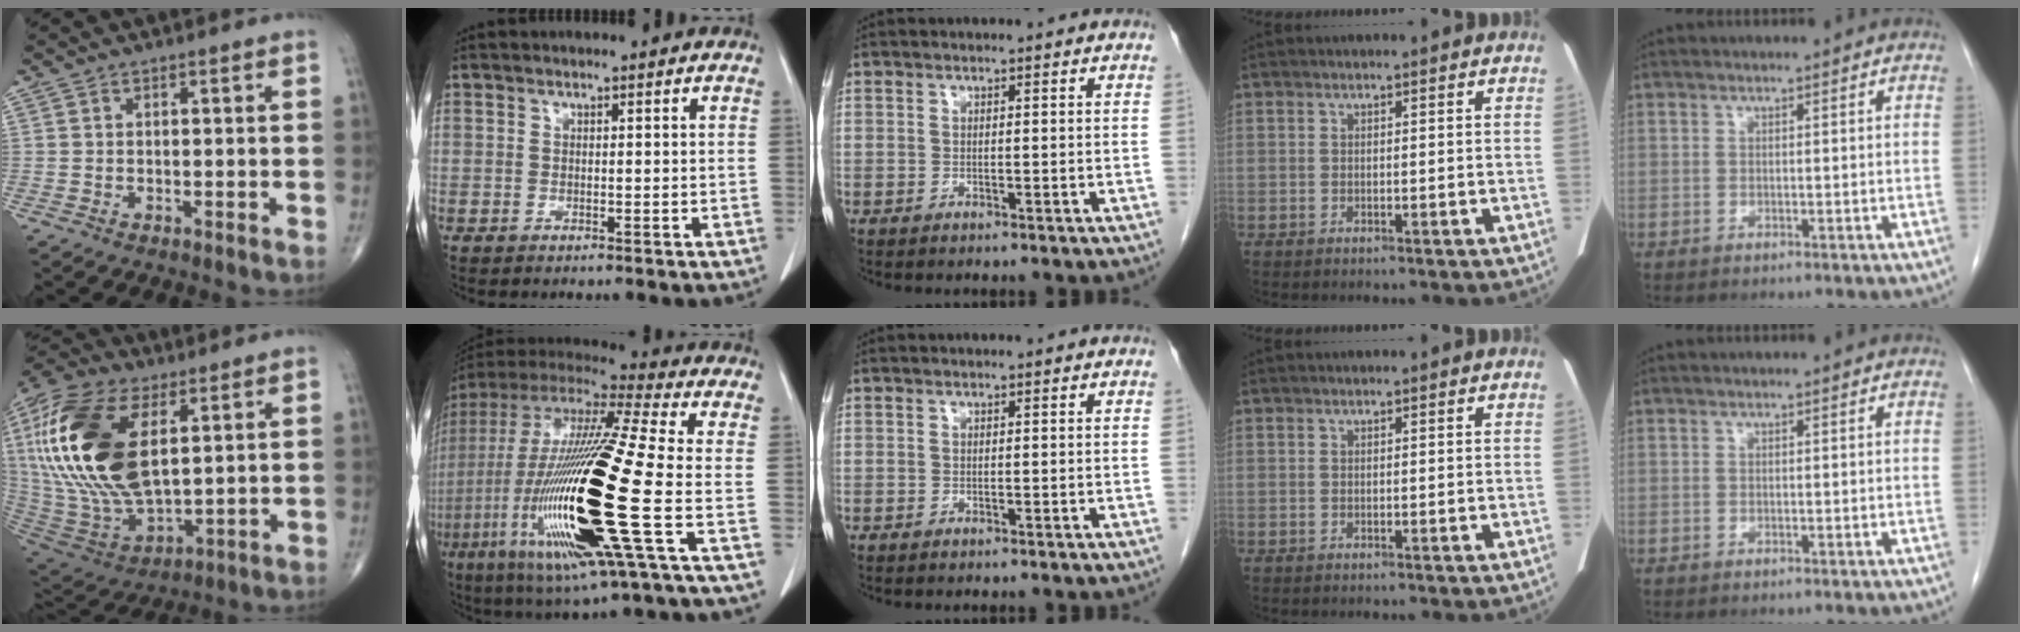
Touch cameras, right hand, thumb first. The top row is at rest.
{"thumb": {"total": 28.6, "force": [6.8, 14.4, 23.8], "torque": [-0.516, -0.020, 0.131]}, "index": {"total": 26.9, "force": [-5.9, 1.9, 26.2], "torque": [-0.543, -0.039, -0.122]}}